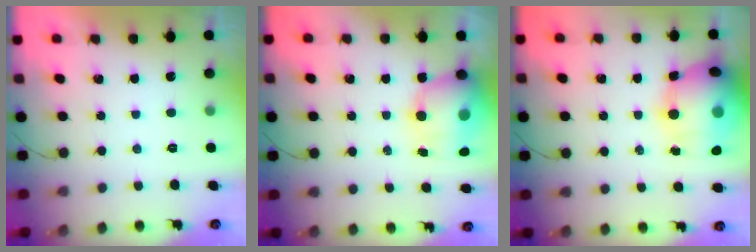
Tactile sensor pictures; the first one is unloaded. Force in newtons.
{"total": 13.2, "press": 12.8, "slide": 3.3}
{"total": 20.8, "press": 20.4, "slide": 4.1}